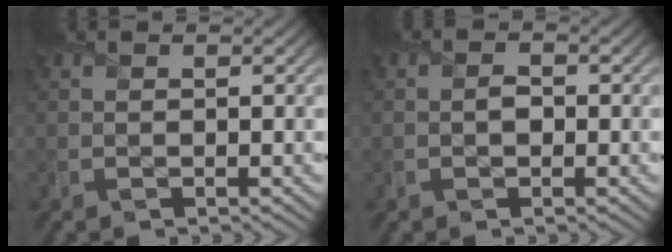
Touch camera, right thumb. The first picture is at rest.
{"total": 1.4, "force": [-0.3, 1.1, 0.8], "torque": [-0.012, -0.002, -0.012]}